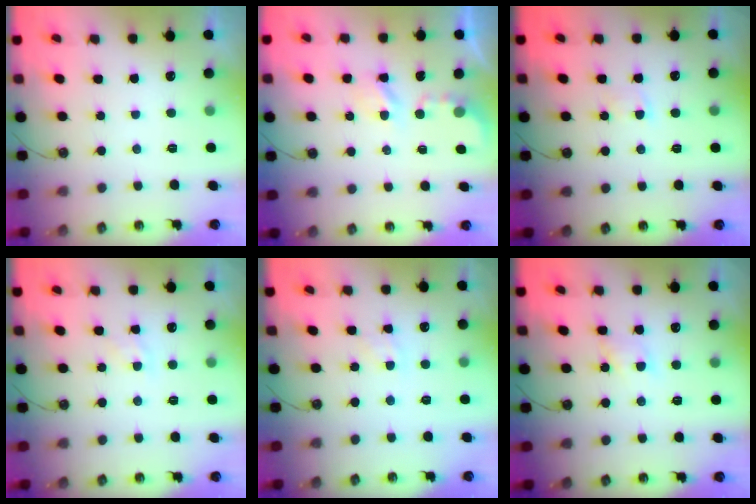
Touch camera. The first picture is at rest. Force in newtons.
{"total": 2.9, "press": 2.9, "slide": 0.4}
{"total": 1.9, "press": 1.9, "slide": 0.3}
{"total": 5.3, "press": 5.3, "slide": 0.7}
{"total": 4.4, "press": 4.4, "slide": 0.6}
{"total": 5.6, "press": 5.6, "slide": 0.8}